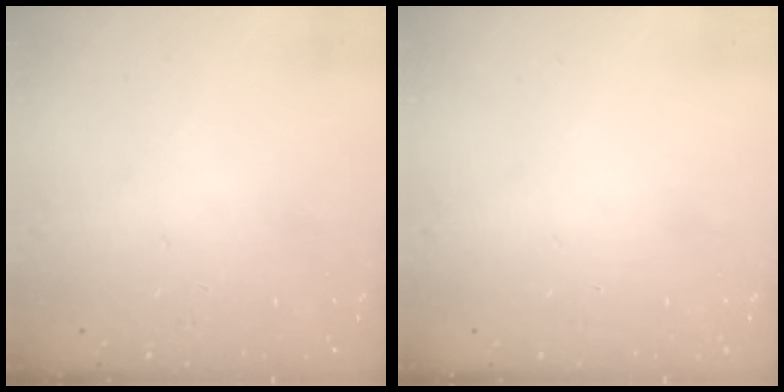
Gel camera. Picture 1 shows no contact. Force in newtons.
{"total": 0.0}